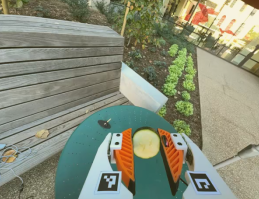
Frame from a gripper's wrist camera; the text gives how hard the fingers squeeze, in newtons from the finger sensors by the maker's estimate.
{"total": 12.3, "left": 12.2, "right": 12.3}